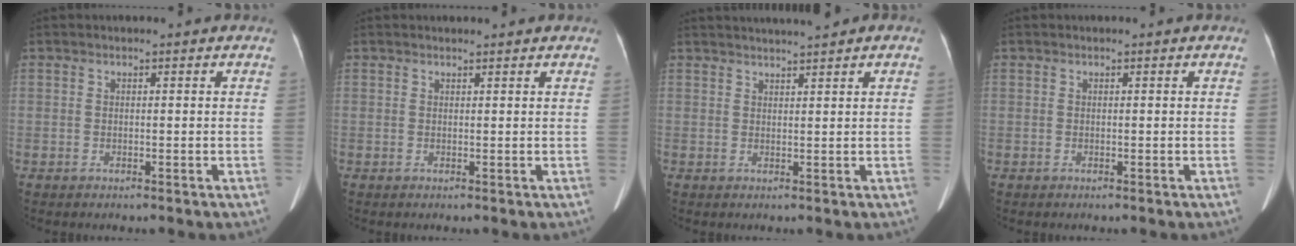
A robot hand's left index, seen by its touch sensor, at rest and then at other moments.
{"total": 2.3, "force": [2.1, 0.2, 0.7], "torque": [-0.012, 0.014, 0.024]}
{"total": 4.4, "force": [3.8, -0.3, 2.2], "torque": [-0.031, 0.025, 0.057]}
{"total": 0.0}